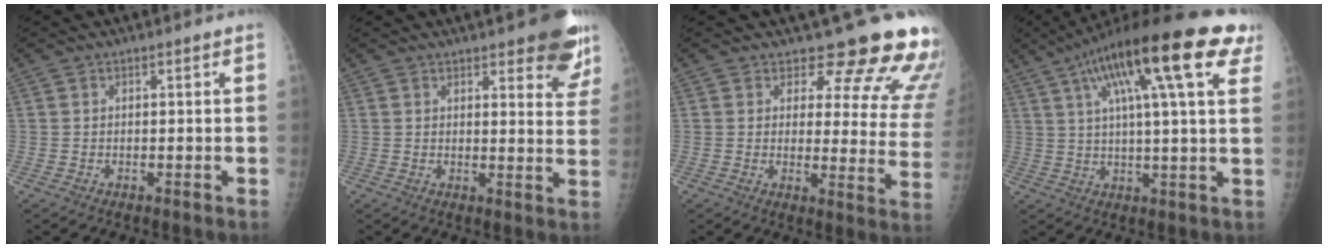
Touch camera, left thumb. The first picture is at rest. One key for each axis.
{"total": 10.2, "fx": 7.1, "fy": 3.3, "fz": 6.5, "tx": -0.040, "ty": -0.038, "tz": 0.077}
{"total": 16.3, "fx": 14.4, "fy": 5.2, "fz": 5.5, "tx": -0.015, "ty": -0.123, "tz": 0.147}
{"total": 23.5, "fx": 10.9, "fy": 5.2, "fz": 20.1, "tx": -0.312, "ty": 0.020, "tz": 0.161}